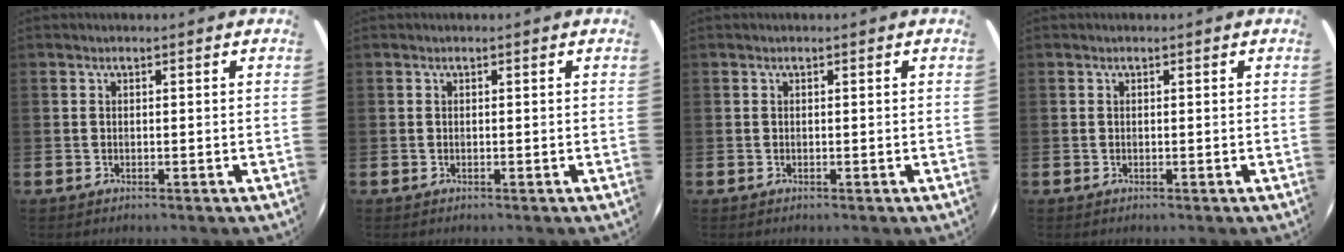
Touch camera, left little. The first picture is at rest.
{"total": 0.0}
{"total": 0.0}
{"total": 0.0}